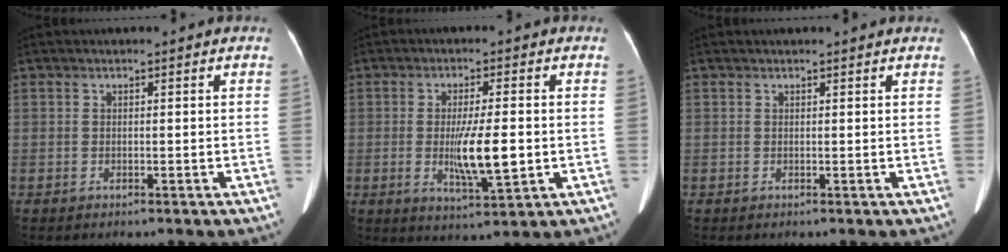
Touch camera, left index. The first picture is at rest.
{"total": 8.7, "force": [-1.5, 1.2, 8.5], "torque": [-0.154, -0.023, -0.023]}
{"total": 1.5, "force": [1.4, 0.4, 0.3], "torque": [-0.013, 0.015, 0.013]}